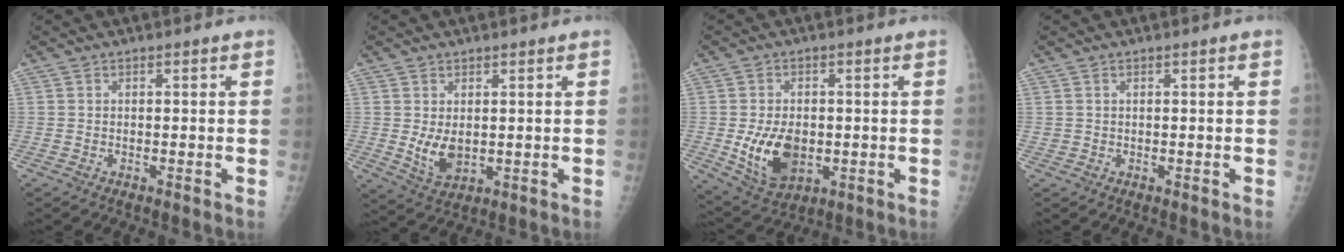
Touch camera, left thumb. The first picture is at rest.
{"total": 5.1, "force": [0.5, 3.4, 3.8], "torque": [-0.056, -0.015, 0.022]}
{"total": 10.2, "force": [-1.3, 6.9, 7.4], "torque": [-0.106, -0.009, -0.005]}
{"total": 0.5, "force": [0.3, 0.3, 0.2], "torque": [0.003, 0.000, 0.004]}